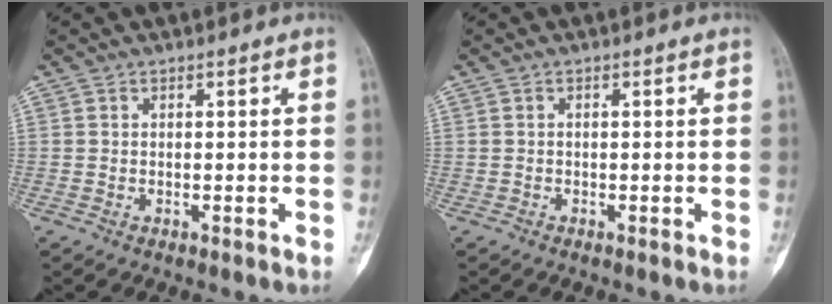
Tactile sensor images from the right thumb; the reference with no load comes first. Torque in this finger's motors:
{"motor_torque": [0.03, 0.02, 0.14, 0.10, -0.10]}